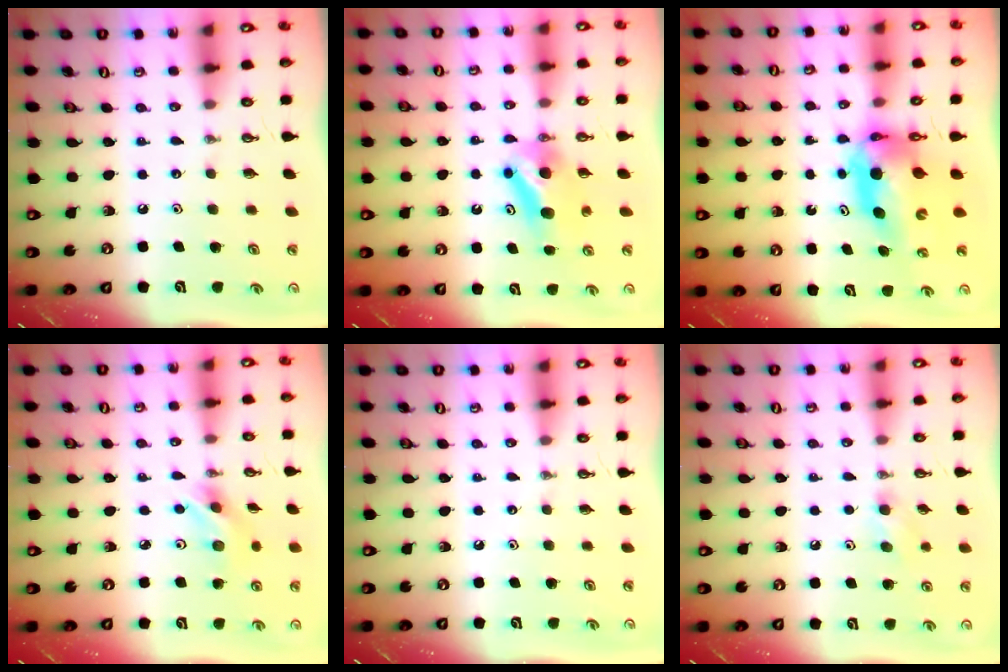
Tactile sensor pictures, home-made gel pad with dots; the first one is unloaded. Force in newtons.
{"total": 7.5, "press": 7.0, "slide": 2.8}
{"total": 9.9, "press": 9.9, "slide": 1.1}
{"total": 6.4, "press": 6.4, "slide": 0.2}
{"total": 0.0}
{"total": 6.8, "press": 6.4, "slide": 2.5}